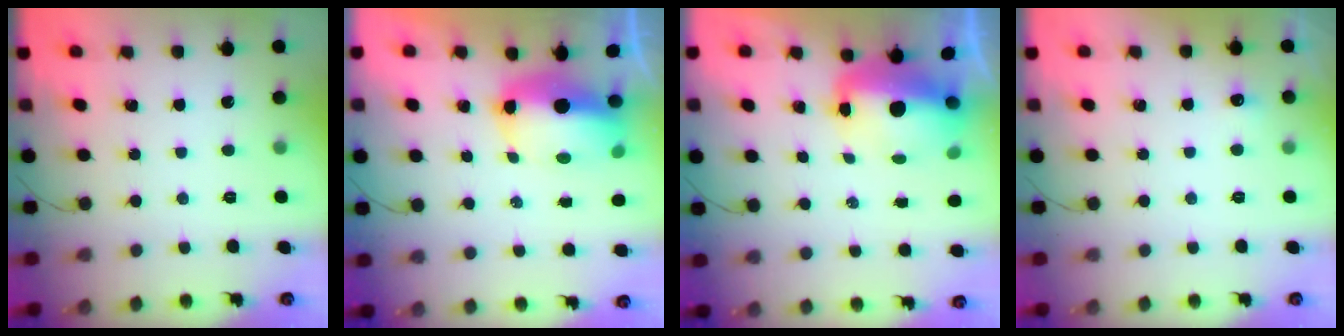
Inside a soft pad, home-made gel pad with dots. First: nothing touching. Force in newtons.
{"total": 10.0, "press": 9.8, "slide": 2.0}
{"total": 11.0, "press": 10.7, "slide": 2.6}
{"total": 4.1, "press": 3.9, "slide": 1.3}